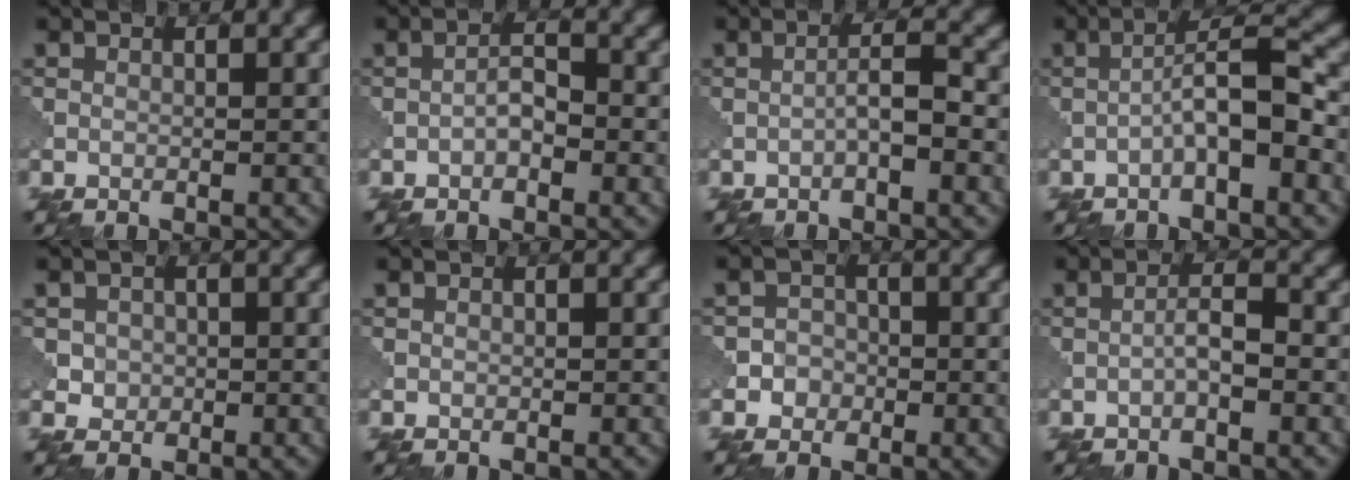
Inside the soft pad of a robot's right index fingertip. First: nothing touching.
{"total": 1.9, "force": [-0.8, 0.8, 1.6], "torque": [-0.029, 0.007, -0.019]}
{"total": 2.2, "force": [-0.9, 0.3, 2.1], "torque": [-0.037, 0.010, -0.019]}
{"total": 4.9, "force": [-1.6, 1.0, 4.6], "torque": [-0.079, 0.019, -0.035]}
{"total": 2.5, "force": [0.4, 2.3, 0.8], "torque": [-0.010, -0.001, 0.014]}
{"total": 0.0}
{"total": 2.6, "force": [-0.9, 2.4, 0.4], "torque": [0.019, 0.006, -0.026]}
{"total": 2.1, "force": [-0.7, 0.4, 1.9], "torque": [-0.036, 0.007, -0.017]}